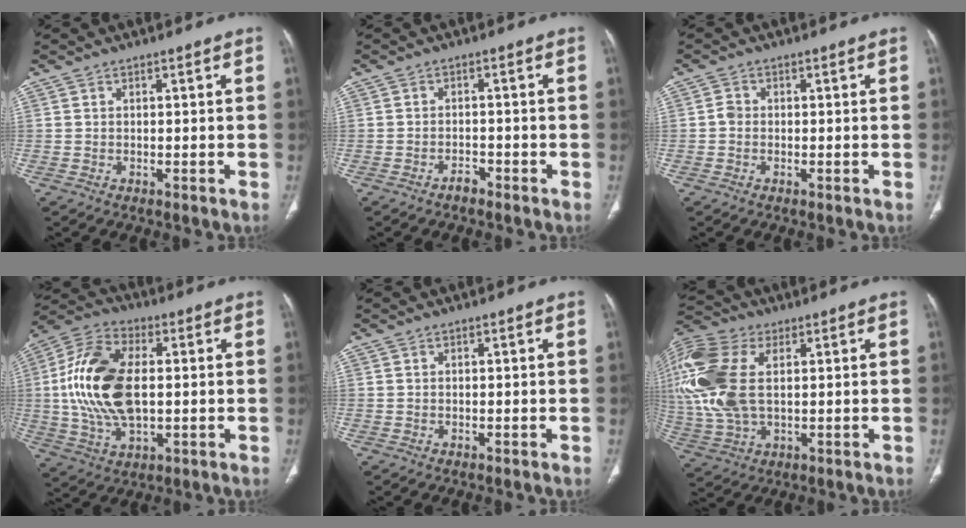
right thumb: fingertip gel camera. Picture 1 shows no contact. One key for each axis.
{"total": 1.6, "fx": -1.4, "fy": 0.7, "fz": 0.5, "tx": -0.011, "ty": 0.007, "tz": -0.024}
{"total": 1.5, "fx": -0.3, "fy": 1.2, "fz": 0.8, "tx": -0.011, "ty": 0.003, "tz": -0.010}
{"total": 18.4, "fx": 0.9, "fy": 10.0, "fz": 15.4, "tx": -0.316, "ty": 0.009, "tz": 0.016}
{"total": 0.0}
{"total": 19.6, "fx": 3.7, "fy": 11.3, "fz": 15.5, "tx": -0.388, "ty": 0.003, "tz": 0.065}